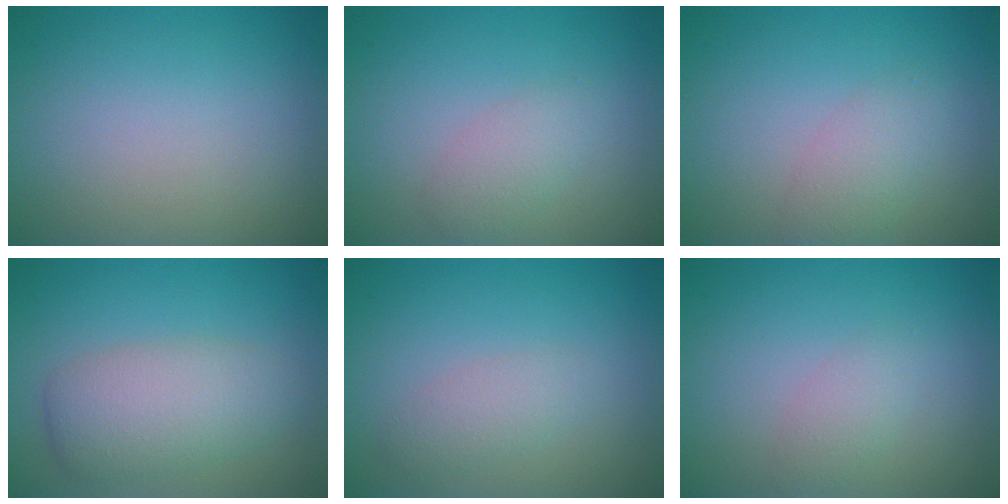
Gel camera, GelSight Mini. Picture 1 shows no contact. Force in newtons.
{"total": 2.1, "press": 2.1, "slide": 0.1}
{"total": 2.2, "press": 2.2, "slide": 0.1}
{"total": 5.0, "press": 5.0, "slide": 0.2}
{"total": 1.9, "press": 1.9, "slide": 0.1}
{"total": 1.6, "press": 1.6, "slide": 0.0}